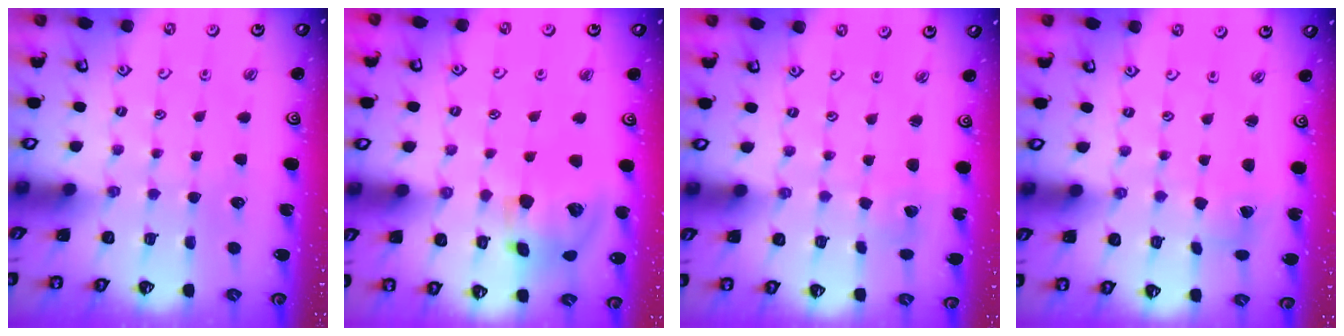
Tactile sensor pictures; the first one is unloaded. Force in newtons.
{"total": 15.5, "press": 15.3, "slide": 2.4}
{"total": 2.2, "press": 2.2, "slide": 0.1}
{"total": 2.8, "press": 2.8, "slide": 0.1}